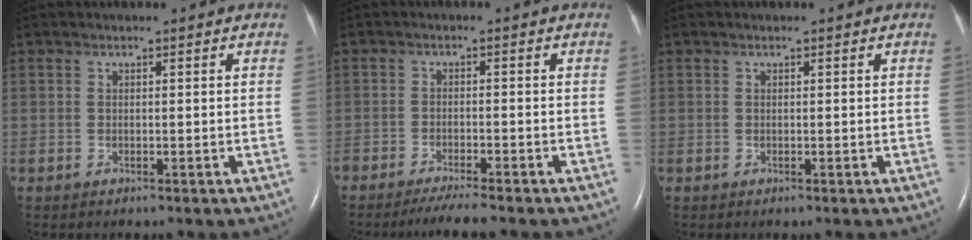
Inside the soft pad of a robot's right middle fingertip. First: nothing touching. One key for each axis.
{"total": 4.5, "fx": -3.9, "fy": -0.1, "fz": 2.3, "tx": -0.040, "ty": -0.012, "tz": -0.066}
{"total": 0.0}